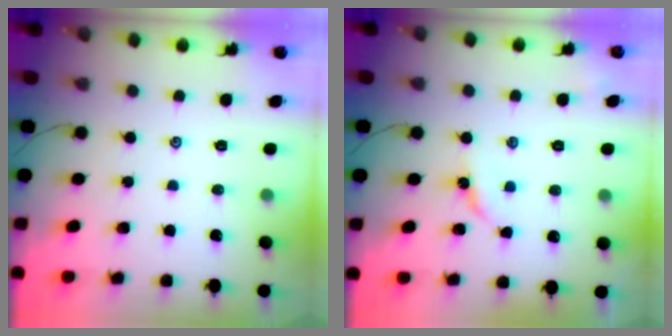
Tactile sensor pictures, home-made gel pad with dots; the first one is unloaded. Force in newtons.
{"total": 2.7, "press": 2.7, "slide": 0.4}